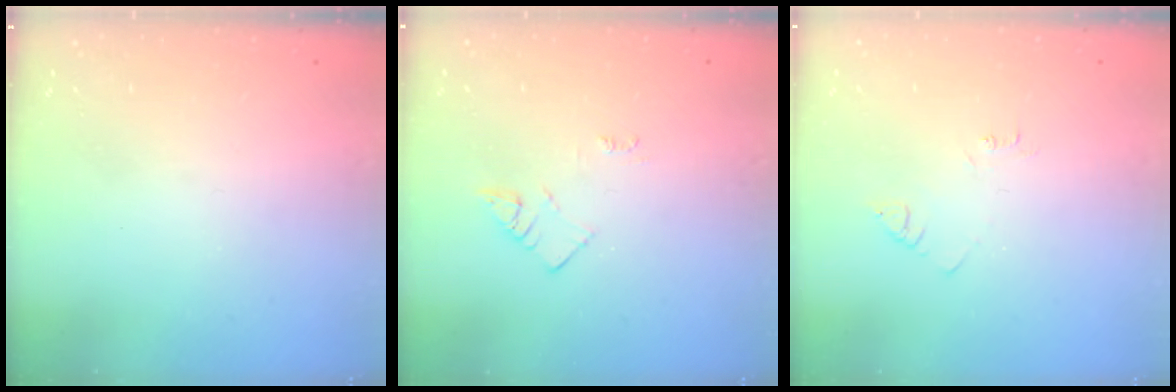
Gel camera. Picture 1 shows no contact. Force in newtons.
{"total": 3.5, "press": 3.4, "slide": 0.4}
{"total": 2.9, "press": 2.9, "slide": 0.4}